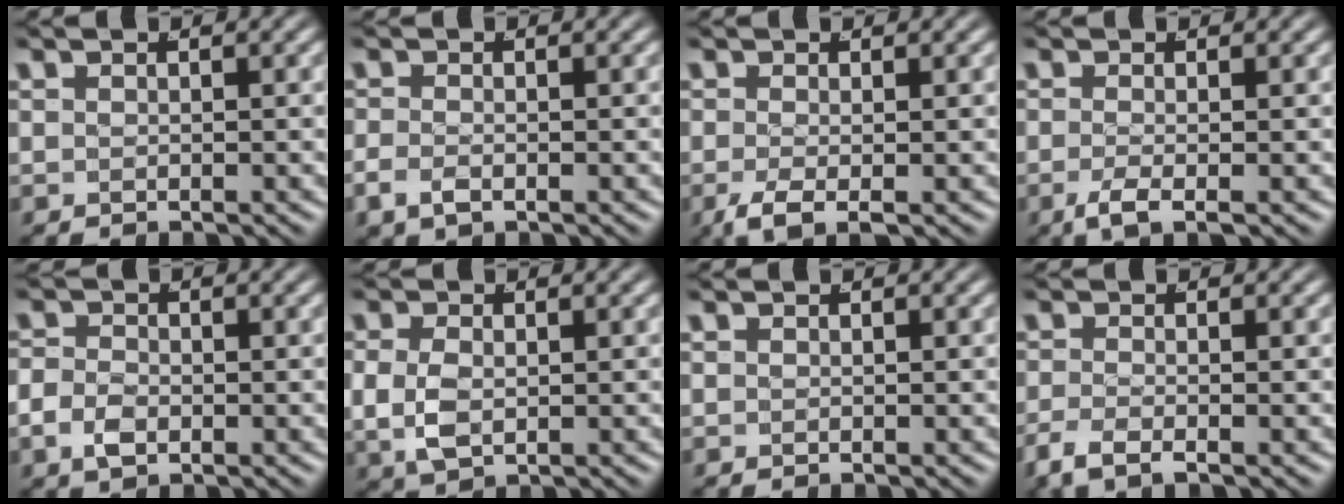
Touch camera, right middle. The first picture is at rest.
{"total": 1.8, "force": [-1.0, 0.9, 1.1], "torque": [-0.030, -0.008, -0.012]}
{"total": 2.8, "force": [-1.7, 0.7, 2.1], "torque": [-0.051, -0.022, -0.017]}
{"total": 2.2, "force": [-1.4, 0.3, 1.7], "torque": [-0.044, -0.015, -0.018]}
{"total": 2.5, "force": [-0.9, 1.9, 1.4], "torque": [-0.036, -0.011, -0.012]}
{"total": 3.2, "force": [-0.1, 2.3, 2.3], "torque": [-0.063, -0.016, 0.012]}
{"total": 0.0}
{"total": 2.4, "force": [-1.7, 0.5, 1.5], "torque": [-0.037, -0.009, -0.026]}